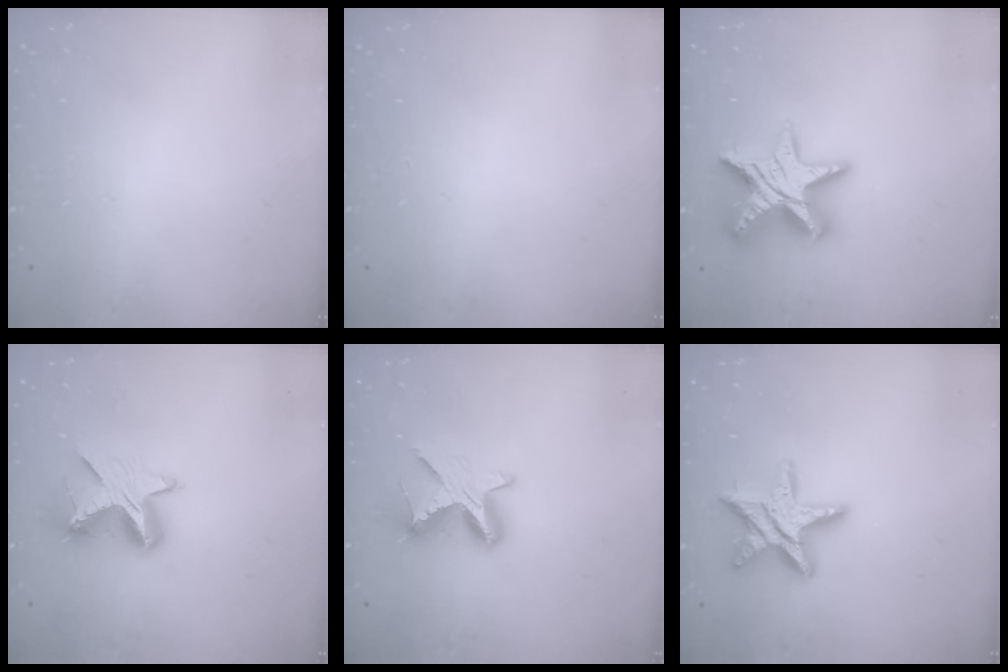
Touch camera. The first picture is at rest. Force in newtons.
{"total": 0.0}
{"total": 17.2, "press": 17.2, "slide": 1.2}
{"total": 11.3, "press": 11.3, "slide": 0.5}
{"total": 8.5, "press": 8.4, "slide": 0.2}
{"total": 13.7, "press": 13.7, "slide": 1.0}